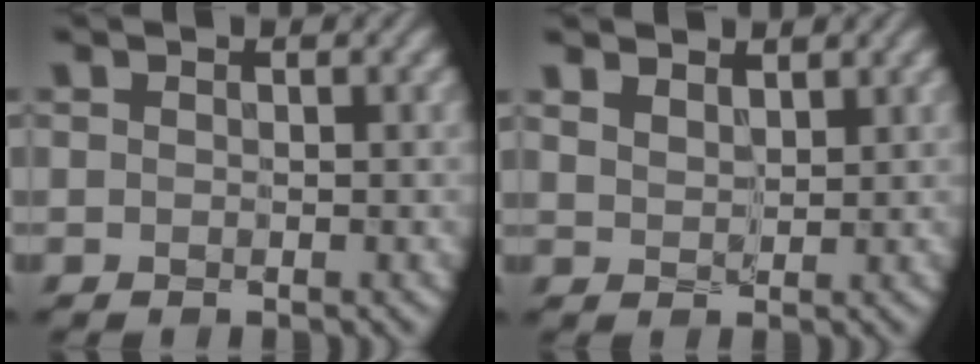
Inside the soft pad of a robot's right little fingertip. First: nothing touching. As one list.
[{"total": 4.0, "force": [3.0, 1.8, 1.8], "torque": [-0.046, 0.007, 0.045]}]